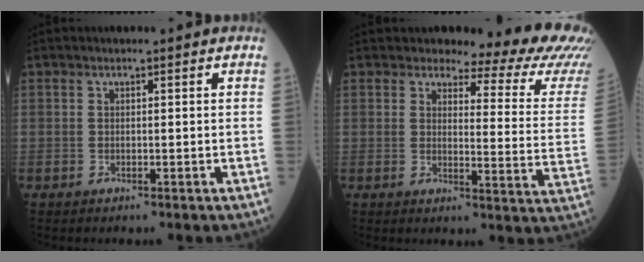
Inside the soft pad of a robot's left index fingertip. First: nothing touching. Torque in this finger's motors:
{"motor_torque": [0.41, -1.56, 0.37, 0.12]}